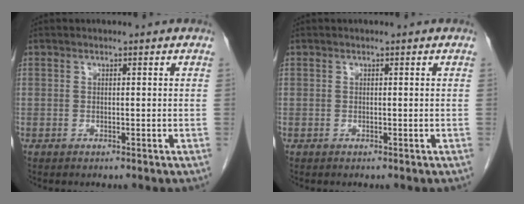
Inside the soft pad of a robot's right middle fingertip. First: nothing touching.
{"total": 0.0}